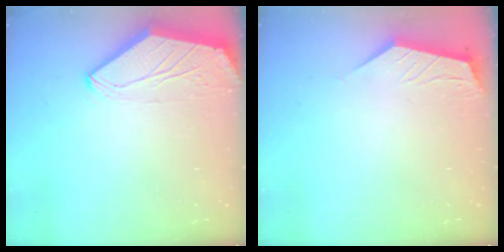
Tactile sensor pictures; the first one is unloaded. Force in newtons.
{"total": 2.1, "press": 2.0, "slide": 0.4}